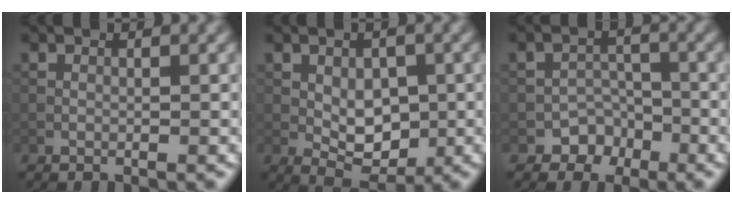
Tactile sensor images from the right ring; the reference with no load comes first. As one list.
[{"total": 4.0, "force": [-0.3, 2.6, 3.1], "torque": [-0.047, -0.004, -0.001]}, {"total": 2.9, "force": [-2.0, 2.1, 0.3], "torque": [0.016, 0.013, -0.029]}]